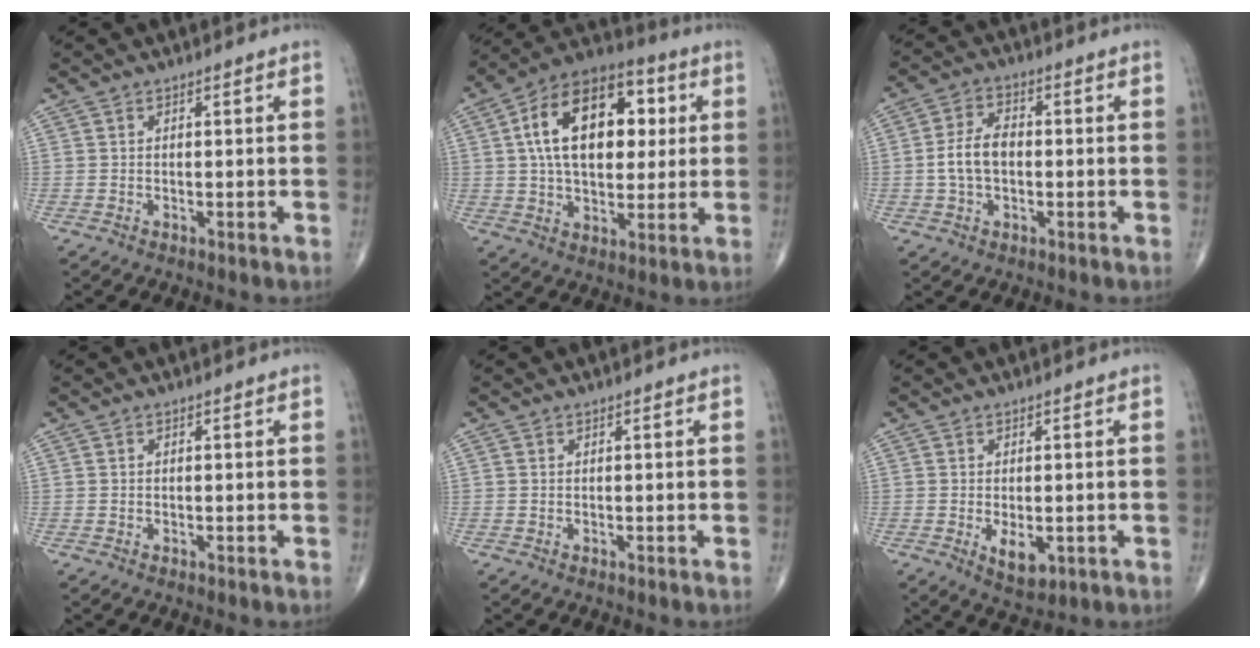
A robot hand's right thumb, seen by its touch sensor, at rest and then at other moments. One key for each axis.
{"total": 20.2, "fx": 4.2, "fy": 12.1, "fz": 15.6, "tx": -0.223, "ty": 0.016, "tz": 0.062}
{"total": 6.7, "fx": -0.6, "fy": 4.2, "fz": 5.3, "tx": -0.102, "ty": 0.018, "tz": -0.016}
{"total": 0.0}
{"total": 0.0}
{"total": 4.7, "fx": -1.1, "fy": 2.4, "fz": 3.9, "tx": -0.053, "ty": -0.010, "tz": -0.010}